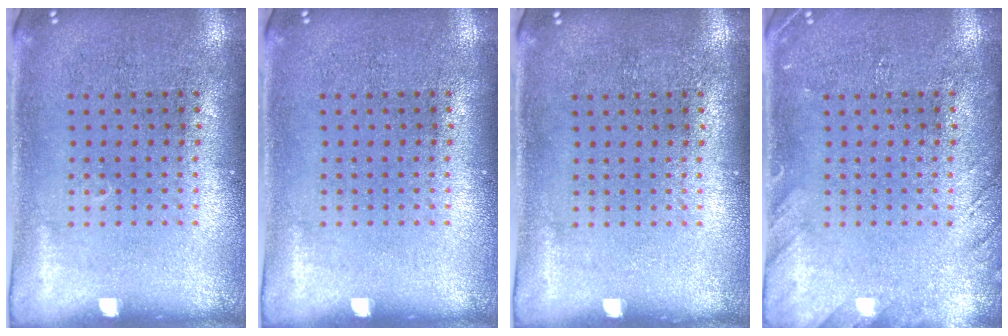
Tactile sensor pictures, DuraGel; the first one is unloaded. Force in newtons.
{"total": 0.0}
{"total": 0.0}
{"total": 1.6, "press": 1.6, "slide": 0.2}